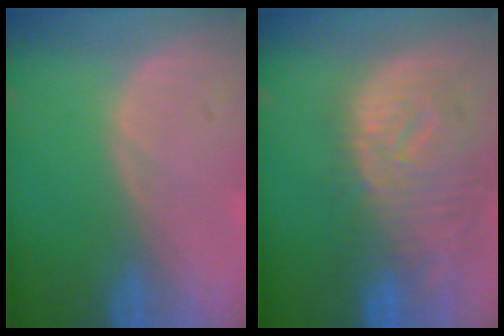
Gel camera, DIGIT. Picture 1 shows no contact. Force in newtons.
{"total": 12.3, "press": 10.6, "slide": 6.1}